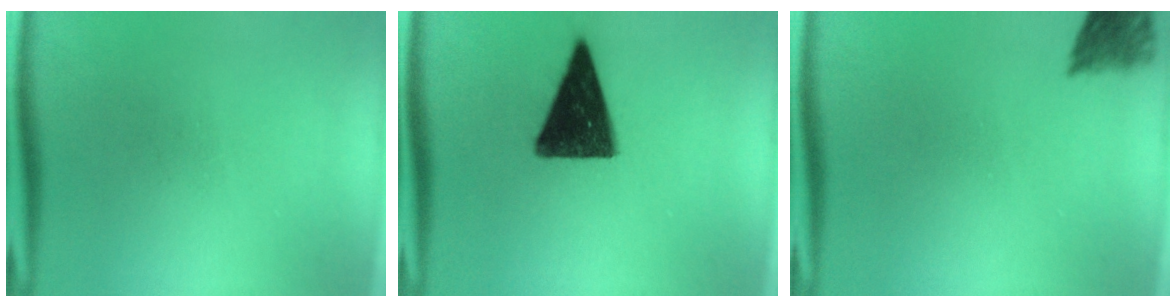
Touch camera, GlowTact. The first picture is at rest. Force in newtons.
{"total": 14.3}
{"total": 4.0}